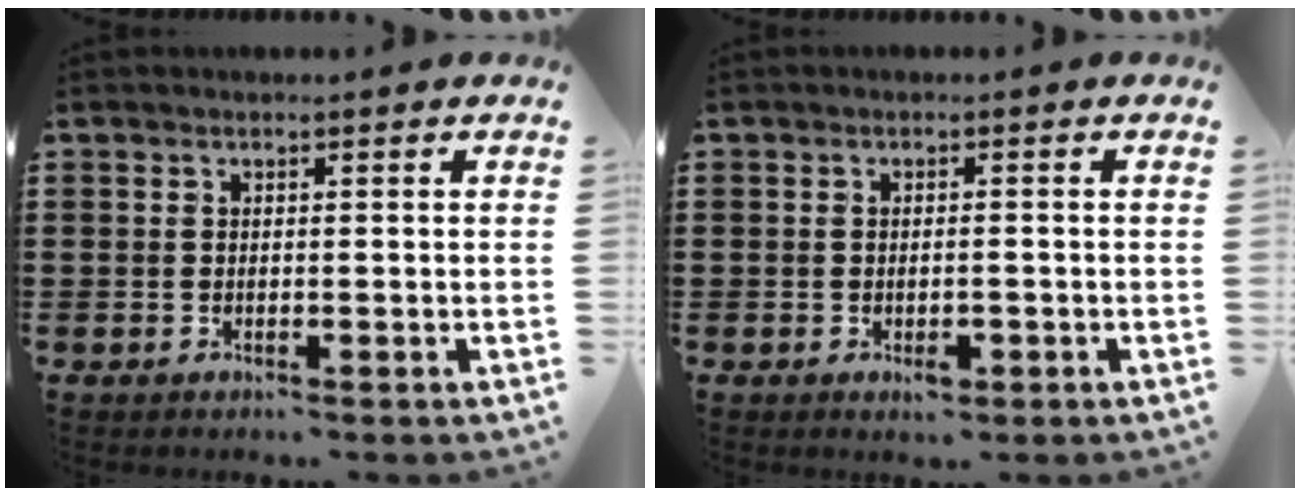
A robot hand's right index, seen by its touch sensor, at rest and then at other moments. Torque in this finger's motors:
{"motor_torque": [0.01, -0.03, 0.01, 0.03]}